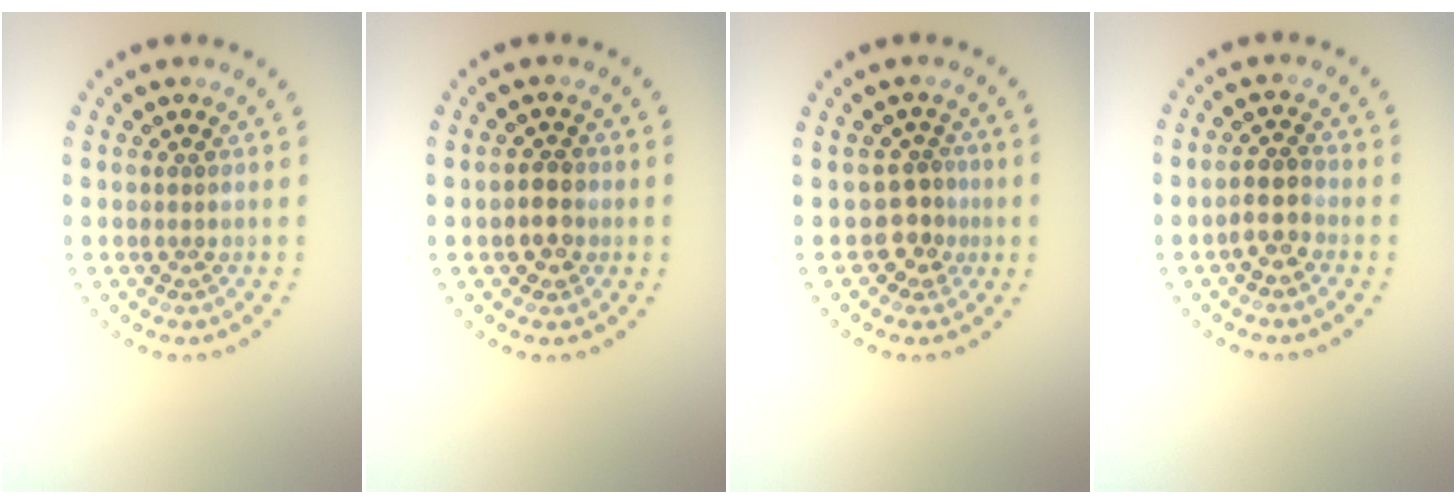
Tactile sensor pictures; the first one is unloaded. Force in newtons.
{"total": 1.7, "press": 1.6, "slide": 0.5}
{"total": 2.2, "press": 1.9, "slide": 1.3}
{"total": 2.3, "press": 2.1, "slide": 0.9}